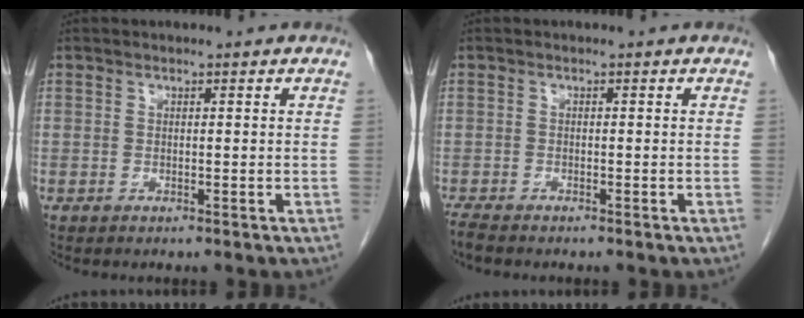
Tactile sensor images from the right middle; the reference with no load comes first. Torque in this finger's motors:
{"motor_torque": [0.06, -0.04, -0.03, 0.00]}